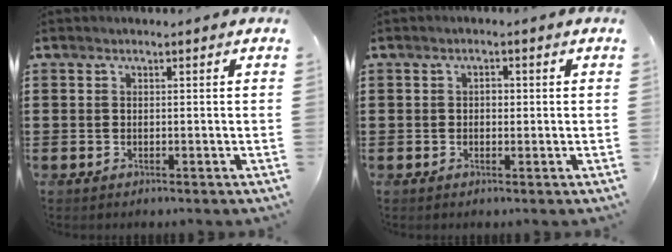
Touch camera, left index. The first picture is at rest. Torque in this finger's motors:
{"motor_torque": [0.00, 0.00, 0.00, 0.02]}